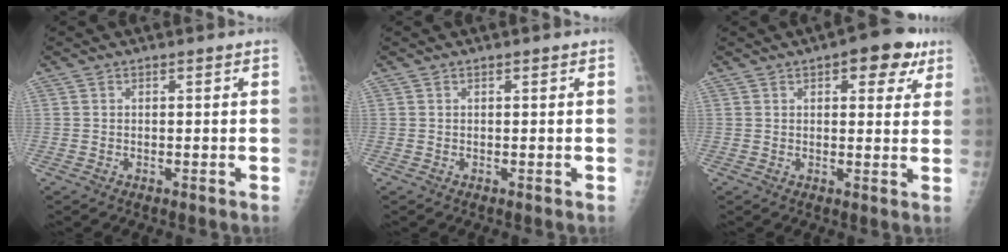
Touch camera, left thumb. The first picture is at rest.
{"total": 0.0}
{"total": 8.1, "force": [4.1, 3.9, 5.7], "torque": [-0.037, -0.009, 0.043]}